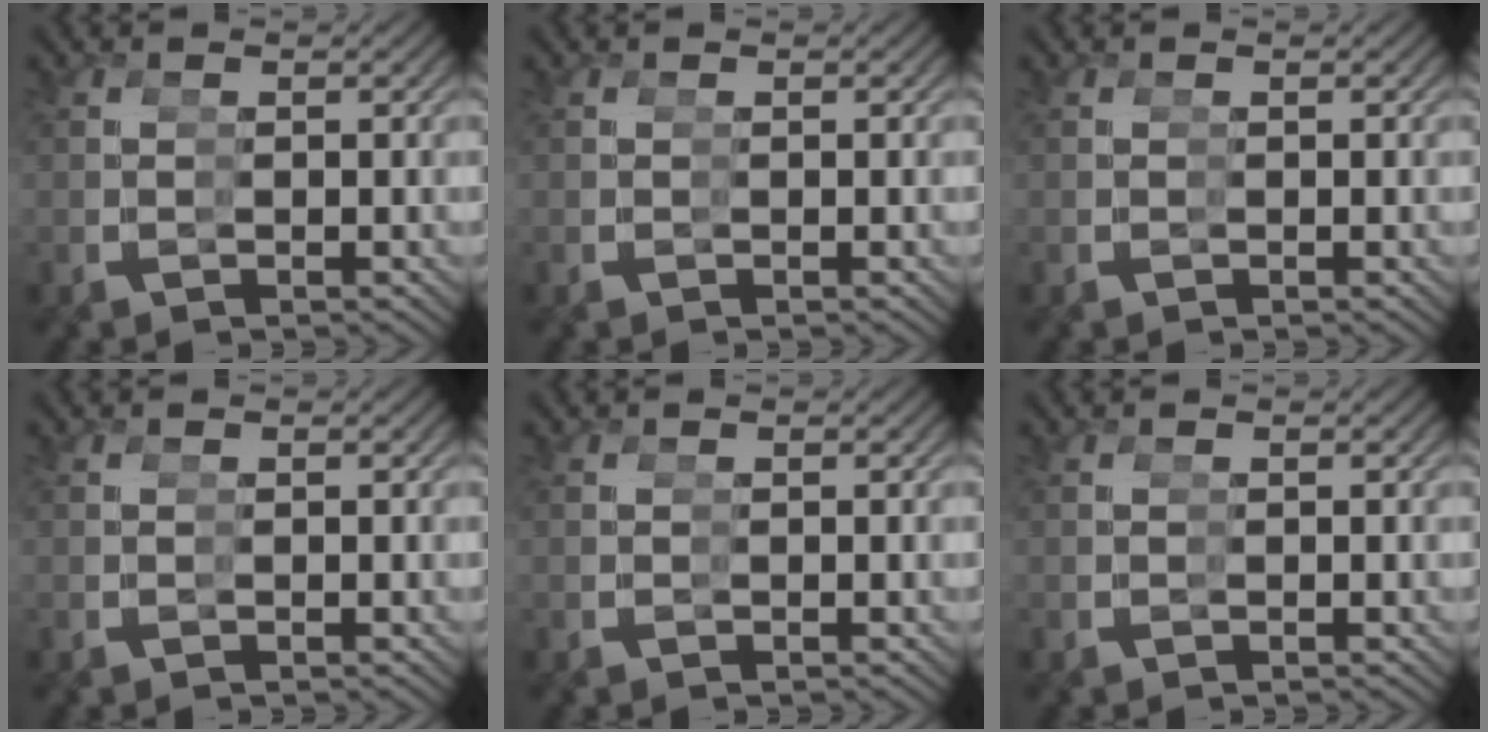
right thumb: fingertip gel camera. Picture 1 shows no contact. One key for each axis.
{"total": 0.0}
{"total": 0.0}
{"total": 0.0}
{"total": 0.0}
{"total": 0.0}